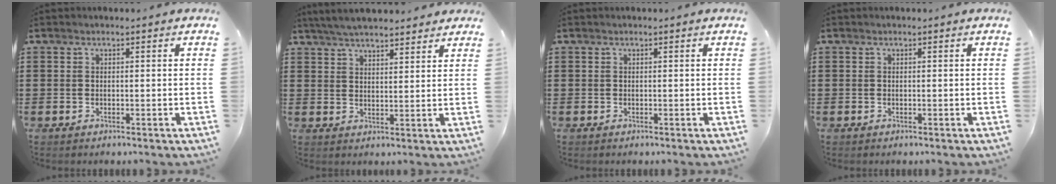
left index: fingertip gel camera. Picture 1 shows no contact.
{"total": 4.8, "force": [4.6, 0.4, 1.3], "torque": [-0.040, -0.010, 0.085]}
{"total": 0.0}
{"total": 0.0}